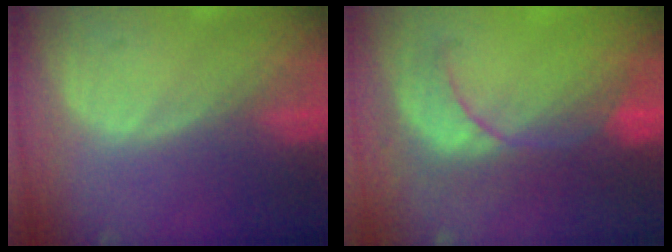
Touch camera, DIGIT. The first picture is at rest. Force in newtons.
{"total": 8.1, "press": 7.9, "slide": 1.6}